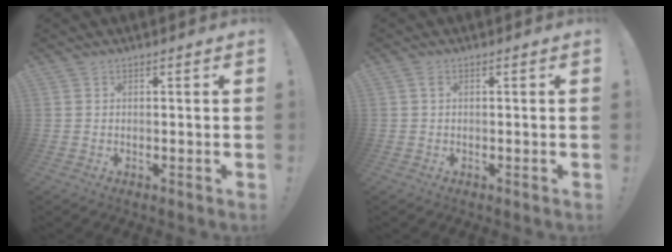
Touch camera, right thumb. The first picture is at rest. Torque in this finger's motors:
{"motor_torque": [1.27, 1.01, -0.10, -1.15, 0.00]}